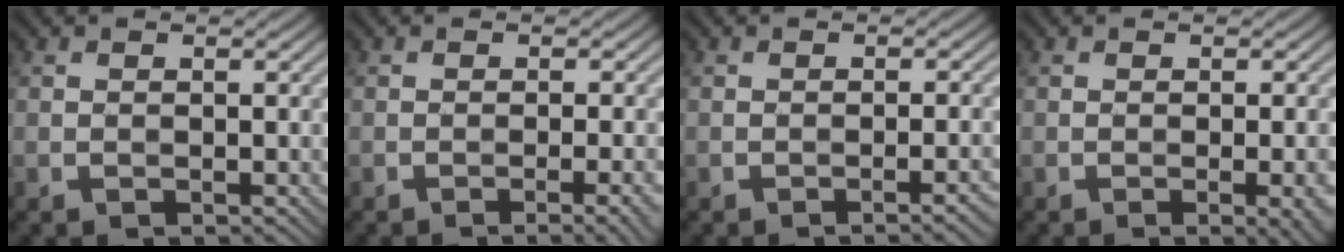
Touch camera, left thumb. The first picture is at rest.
{"total": 3.2, "force": [-1.3, 0.6, 2.9], "torque": [-0.034, 0.009, -0.024]}
{"total": 2.4, "force": [-1.1, 0.4, 2.1], "torque": [-0.023, 0.010, -0.022]}
{"total": 4.1, "force": [-1.4, 1.0, 3.8], "torque": [-0.046, 0.002, -0.017]}